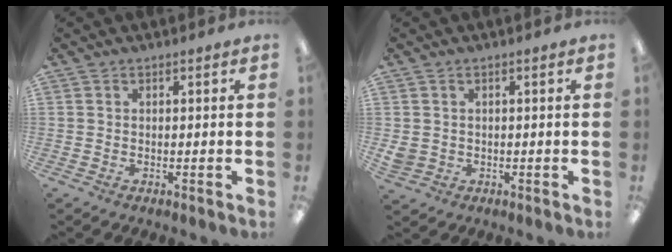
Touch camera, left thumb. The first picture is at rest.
{"total": 2.7, "force": [0.4, 2.5, 1.0], "torque": [-0.021, 0.004, 0.008]}